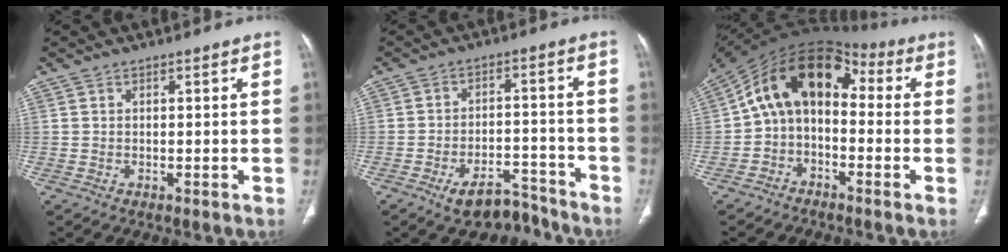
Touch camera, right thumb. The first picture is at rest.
{"total": 8.5, "force": [-6.6, 4.1, 3.4], "torque": [-0.038, 0.059, -0.101]}
{"total": 13.9, "force": [0.1, 9.4, 10.3], "torque": [-0.155, 0.068, -0.019]}